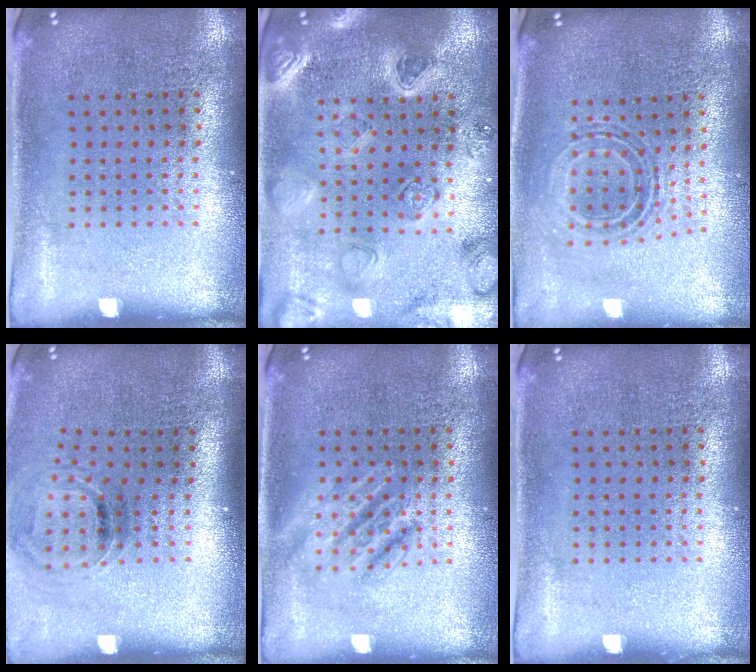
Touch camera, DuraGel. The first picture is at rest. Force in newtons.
{"total": 2.2, "press": 2.2, "slide": 0.3}
{"total": 0.7, "press": 0.7, "slide": 0.2}
{"total": 1.0, "press": 0.8, "slide": 0.5}
{"total": 2.6, "press": 2.5, "slide": 0.3}
{"total": 0.0}